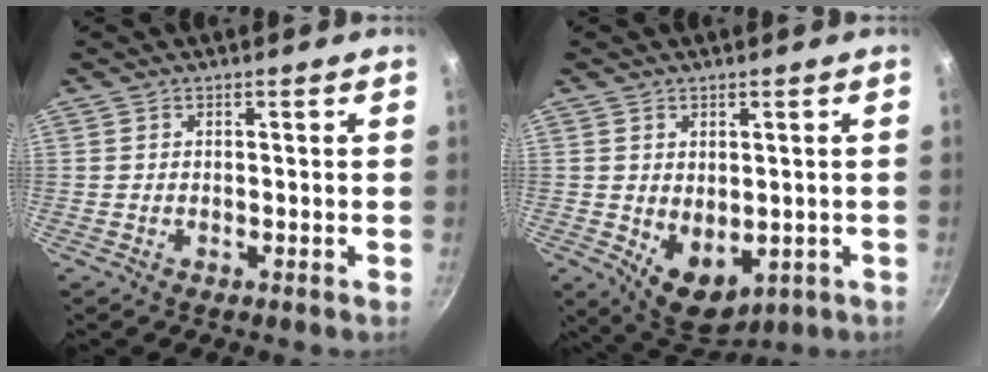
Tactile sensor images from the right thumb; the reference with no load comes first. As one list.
[{"total": 9.0, "force": [-1.9, 5.5, 6.8], "torque": [-0.085, -0.010, -0.006]}]